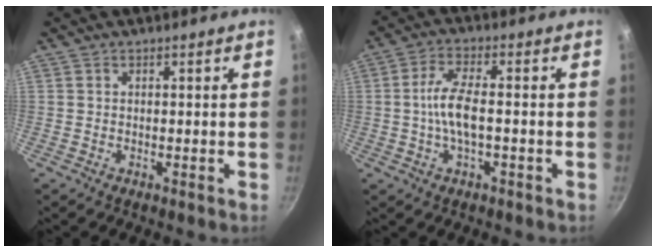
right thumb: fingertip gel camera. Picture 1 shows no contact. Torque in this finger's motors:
{"motor_torque": [-0.54, 0.84, 1.06, 0.24, 0.23]}